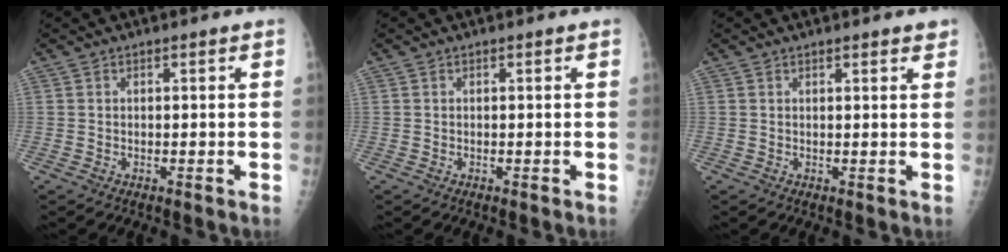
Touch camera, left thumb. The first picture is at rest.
{"total": 0.0}
{"total": 2.3, "force": [1.9, 0.4, 1.3], "torque": [-0.008, -0.003, 0.022]}